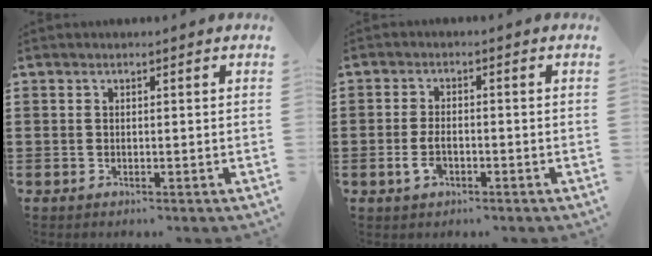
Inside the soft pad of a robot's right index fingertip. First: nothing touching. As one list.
[{"total": 3.5, "force": [-1.1, 1.7, 2.8], "torque": [-0.066, -0.006, -0.022]}]